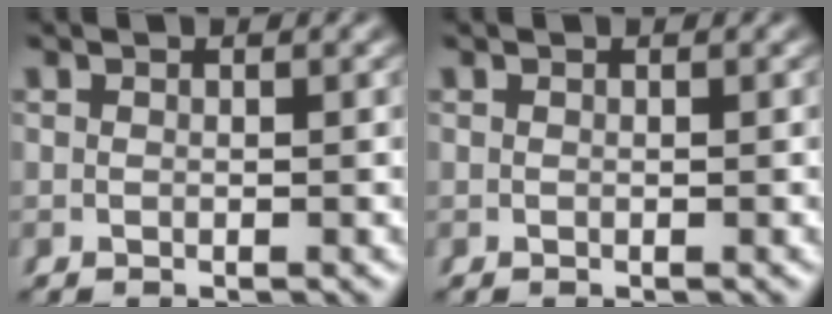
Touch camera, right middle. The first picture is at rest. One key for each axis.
{"total": 0.0}